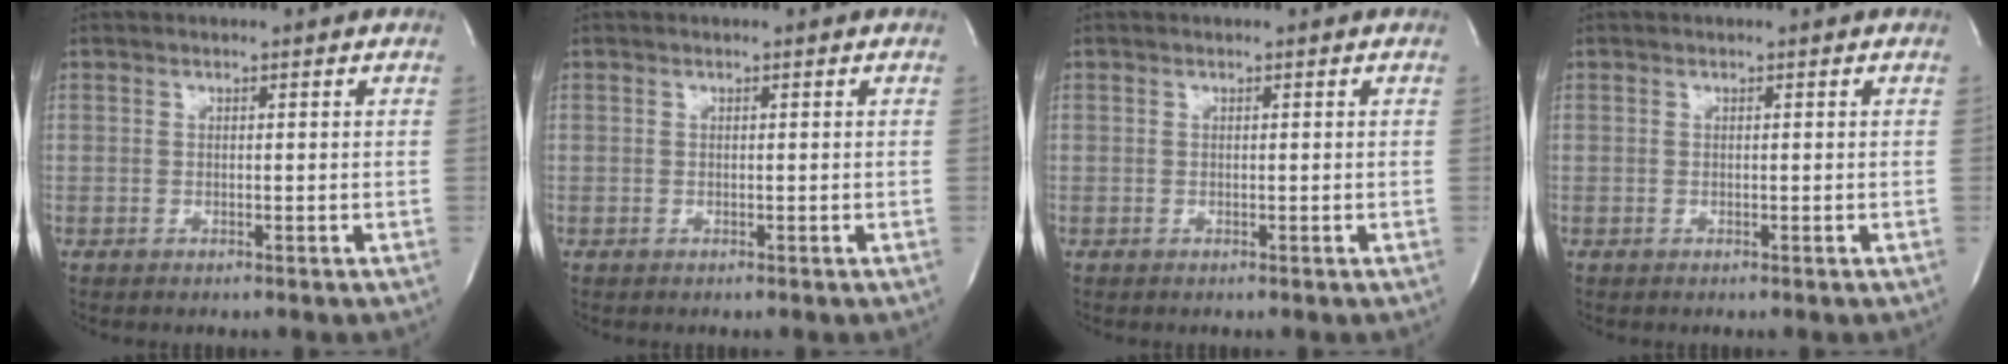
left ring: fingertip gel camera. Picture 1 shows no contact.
{"total": 0.0}
{"total": 0.0}
{"total": 0.0}